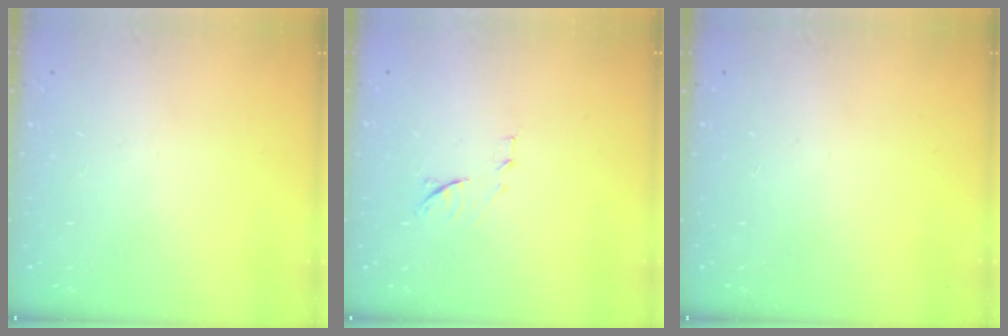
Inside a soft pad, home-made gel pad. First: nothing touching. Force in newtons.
{"total": 7.9, "press": 7.9, "slide": 0.7}
{"total": 0.0}